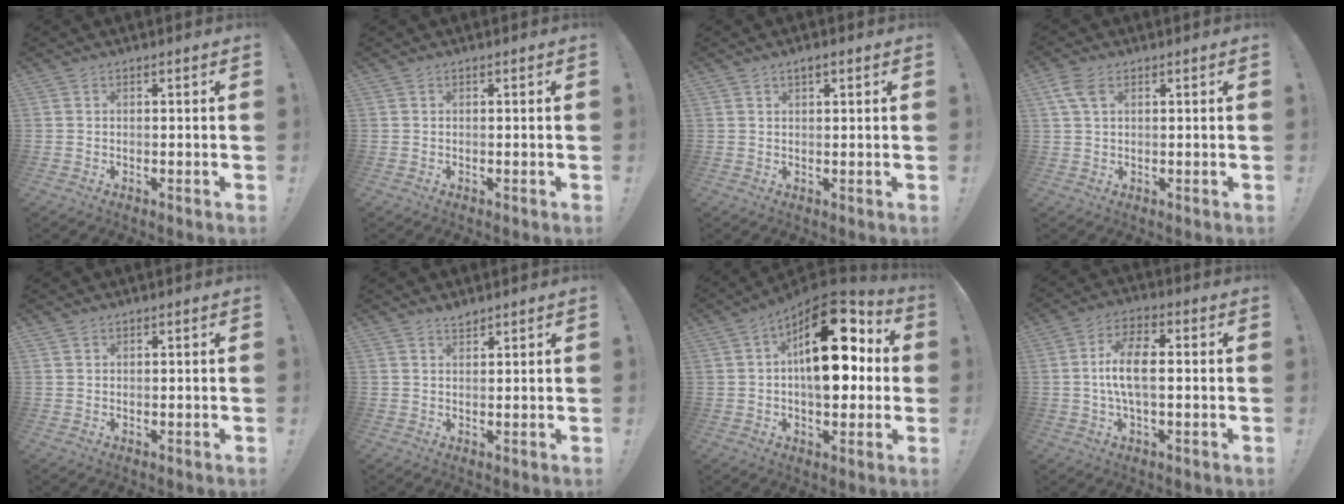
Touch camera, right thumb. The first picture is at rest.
{"total": 0.0}
{"total": 2.0, "force": [1.1, 0.8, 1.4], "torque": [-0.027, 0.000, 0.019]}
{"total": 4.7, "force": [1.9, 2.6, 3.5], "torque": [-0.078, 0.002, 0.036]}
{"total": 1.0, "force": [0.8, 0.5, -0.3], "torque": [0.011, -0.003, 0.016]}
{"total": 2.1, "force": [2.0, 0.5, 0.5], "torque": [0.002, -0.015, 0.034]}
{"total": 21.1, "force": [4.6, 11.4, 17.2], "torque": [-0.229, -0.008, 0.079]}
{"total": 9.8, "force": [-0.2, 4.2, 8.8], "torque": [-0.175, 0.006, -0.009]}